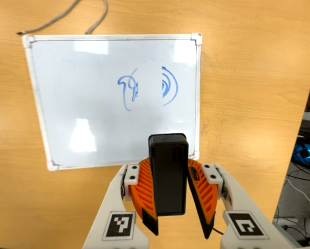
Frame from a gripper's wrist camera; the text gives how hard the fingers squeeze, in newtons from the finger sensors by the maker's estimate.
{"total": 7.0, "left": 7.8, "right": 6.2}